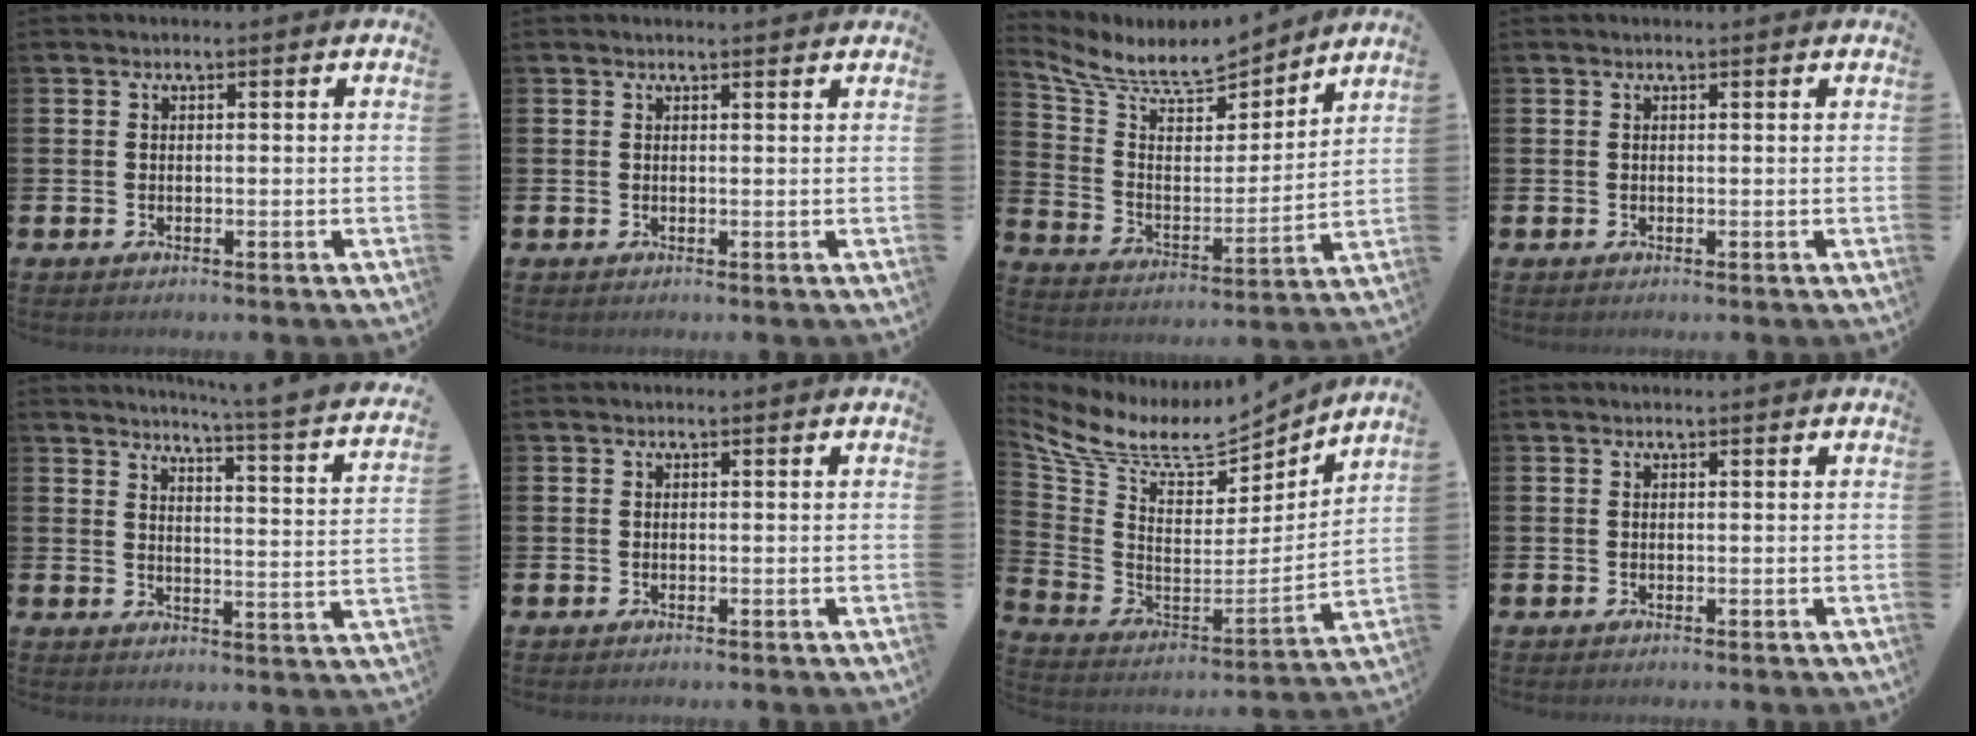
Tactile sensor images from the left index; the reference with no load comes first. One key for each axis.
{"total": 0.7, "fx": 0.7, "fy": 0.0, "fz": 0.1, "tx": 0.006, "ty": -0.003, "tz": 0.011}
{"total": 8.2, "fx": 7.6, "fy": 2.2, "fz": 2.0, "tx": -0.085, "ty": -0.058, "tz": 0.134}
{"total": 0.0}
{"total": 4.3, "fx": 3.8, "fy": -0.6, "fz": 1.8, "tx": -0.039, "ty": -0.041, "tz": 0.054}
{"total": 0.0}
{"total": 10.1, "fx": 8.0, "fy": 4.1, "fz": 4.6, "tx": -0.127, "ty": -0.055, "tz": 0.135}
{"total": 0.0}